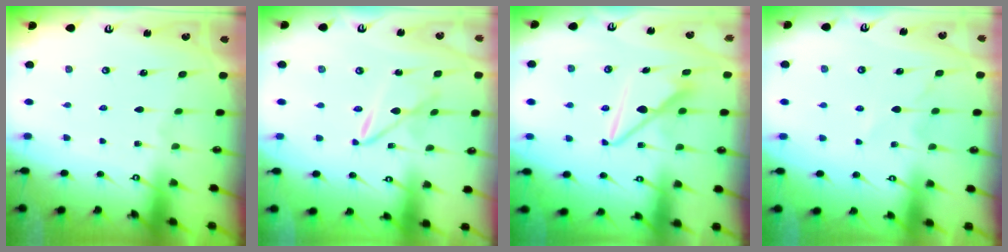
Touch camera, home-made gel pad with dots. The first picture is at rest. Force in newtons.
{"total": 6.0, "press": 6.0, "slide": 0.3}
{"total": 10.2, "press": 10.2, "slide": 0.6}
{"total": 7.0, "press": 6.9, "slide": 0.6}